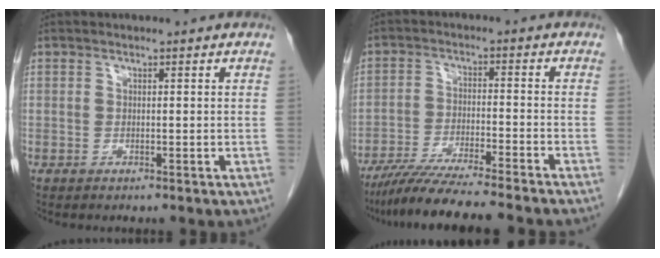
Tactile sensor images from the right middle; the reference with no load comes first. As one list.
[{"total": 11.7, "force": [-10.1, -1.0, 5.8], "torque": [-0.084, -0.028, -0.166]}]